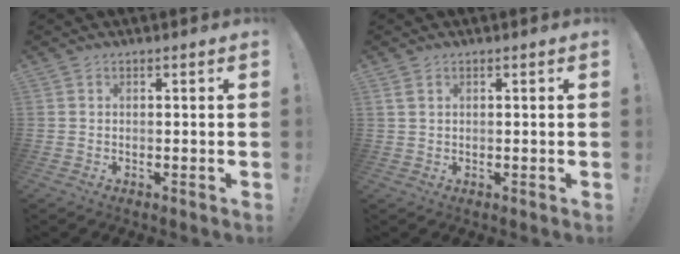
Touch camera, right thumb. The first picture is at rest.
{"total": 1.8, "force": [1.0, 0.9, 1.3], "torque": [-0.029, 0.004, 0.019]}